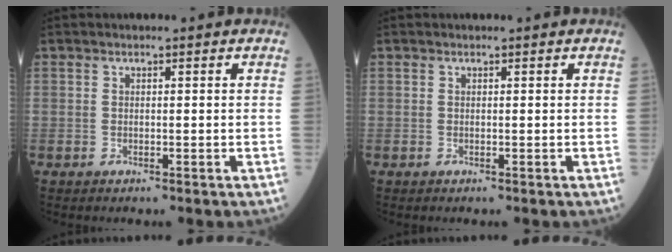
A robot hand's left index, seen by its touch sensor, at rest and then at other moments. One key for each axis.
{"total": 0.0}